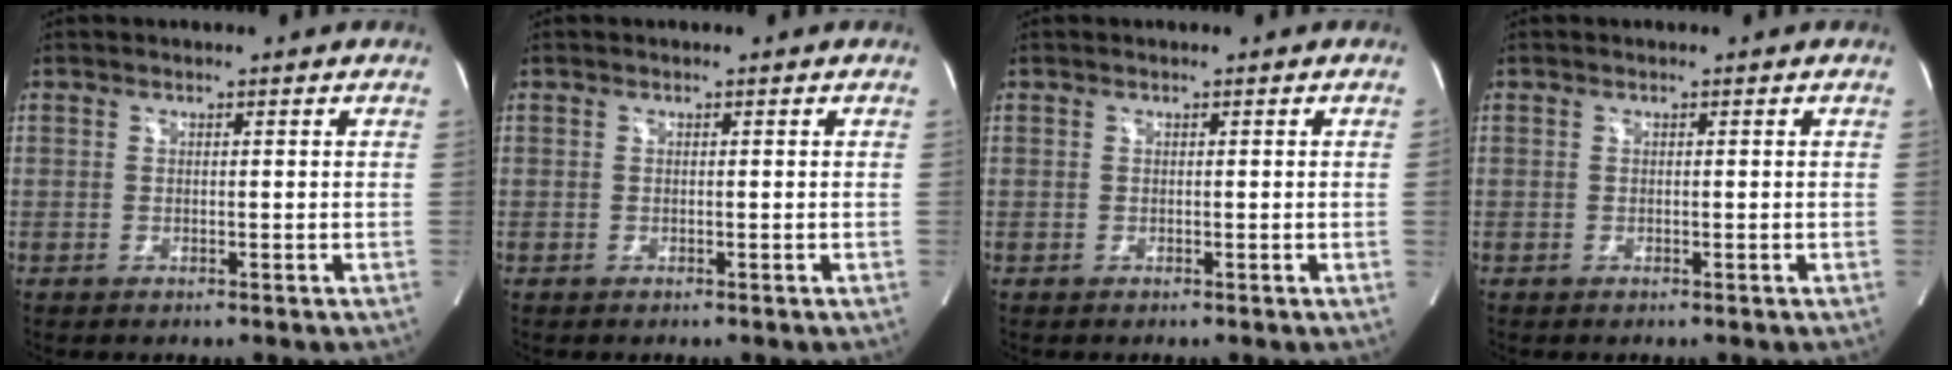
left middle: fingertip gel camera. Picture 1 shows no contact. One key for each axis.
{"total": 0.0}
{"total": 1.0, "fx": 0.1, "fy": 0.4, "fz": -0.9, "tx": 0.007, "ty": 0.003, "tz": 0.000}
{"total": 0.0}